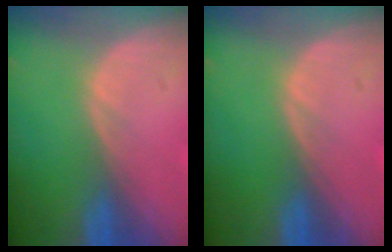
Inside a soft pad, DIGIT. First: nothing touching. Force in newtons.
{"total": 0.0}